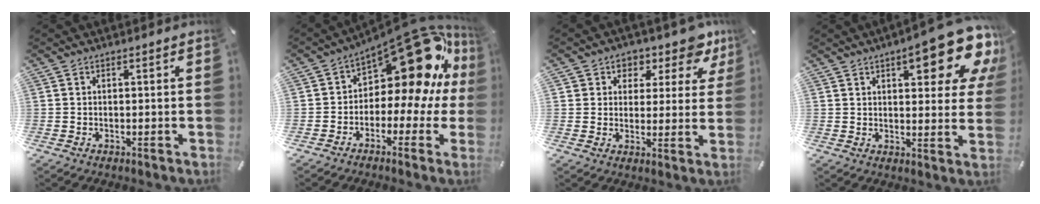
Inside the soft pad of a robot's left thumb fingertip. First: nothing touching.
{"total": 21.1, "force": [8.6, 10.9, 15.8], "torque": [-0.223, -0.072, 0.144]}
{"total": 7.7, "force": [4.5, 5.4, 3.2], "torque": [-0.037, -0.031, 0.075]}
{"total": 17.7, "force": [9.5, 6.5, 13.4], "torque": [-0.170, -0.056, 0.149]}